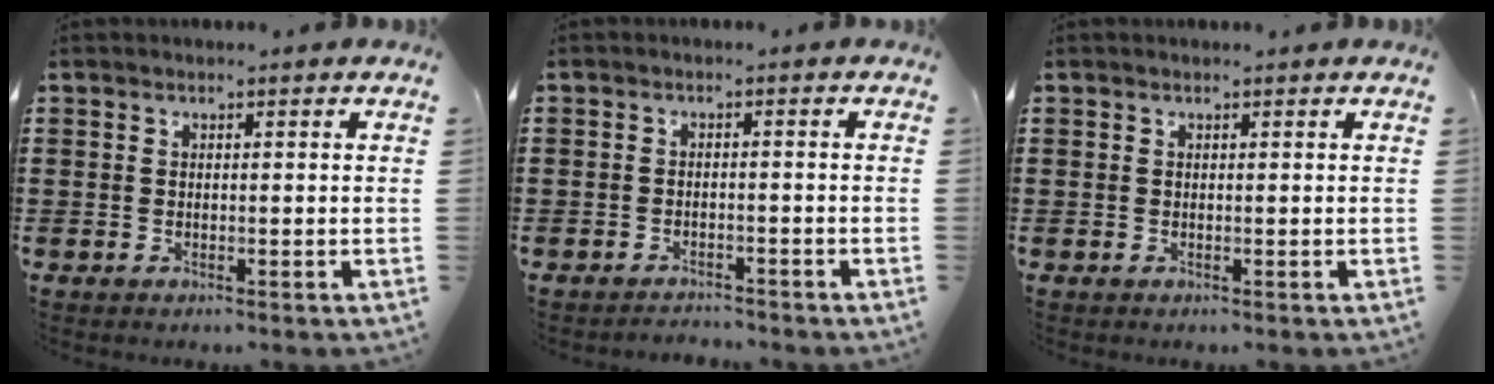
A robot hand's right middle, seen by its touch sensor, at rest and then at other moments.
{"total": 2.0, "force": [-2.0, 0.2, -0.3], "torque": [-0.003, 0.001, -0.045]}
{"total": 0.0}